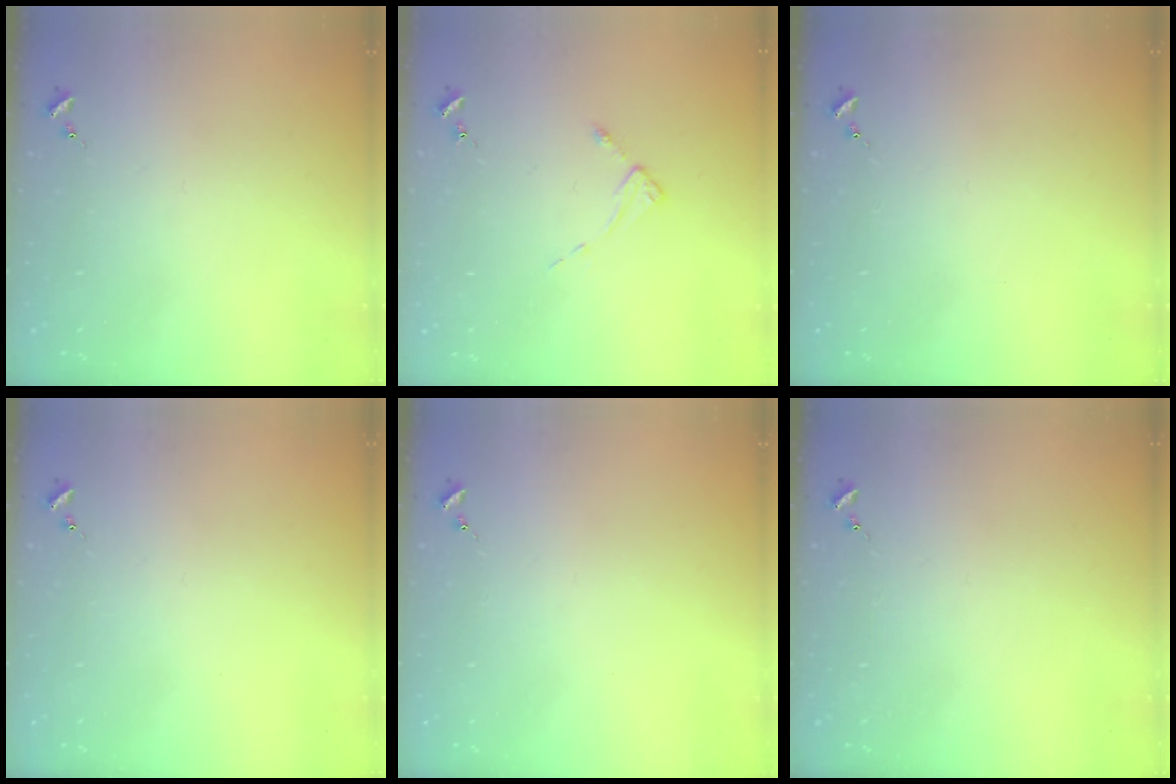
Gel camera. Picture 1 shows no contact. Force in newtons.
{"total": 2.6, "press": 2.6, "slide": 0.4}
{"total": 0.0}
{"total": 0.0}
{"total": 0.0}
{"total": 0.0}